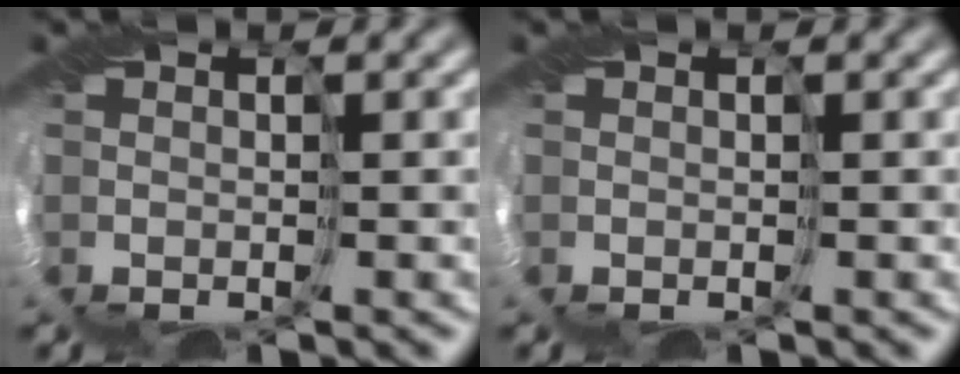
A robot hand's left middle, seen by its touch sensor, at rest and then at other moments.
{"total": 0.0}